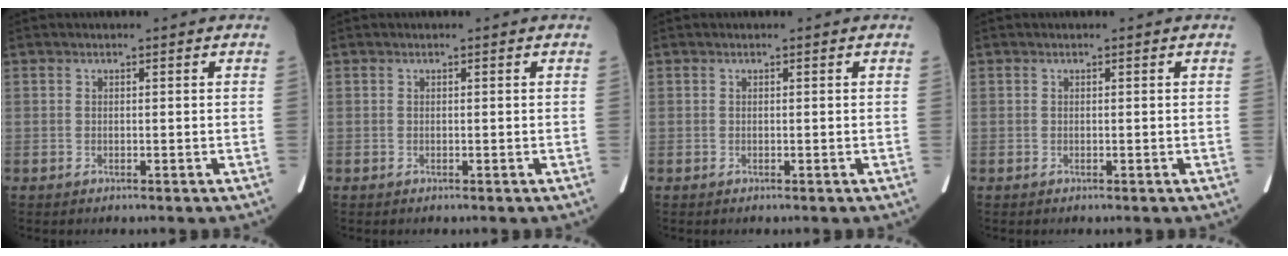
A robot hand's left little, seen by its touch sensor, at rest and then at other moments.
{"total": 0.0}
{"total": 0.0}
{"total": 0.0}